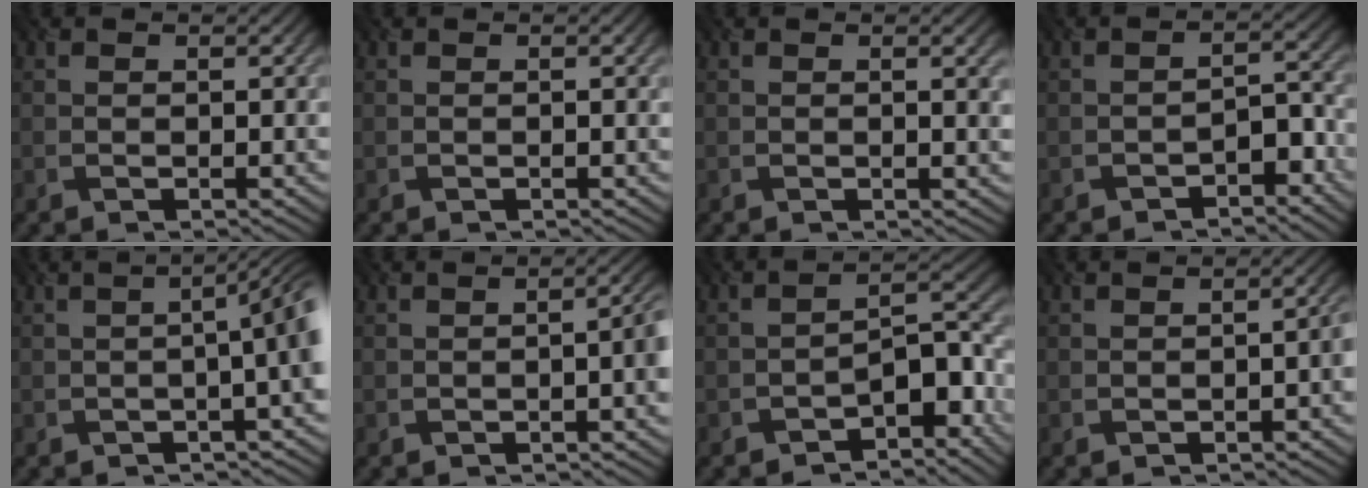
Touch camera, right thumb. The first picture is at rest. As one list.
[{"total": 0.7, "force": [0.0, 0.1, 0.7], "torque": [-0.010, 0.001, 0.000]}, {"total": 1.9, "force": [0.3, 0.3, 1.8], "torque": [-0.028, 0.001, 0.003]}, {"total": 3.1, "force": [-2.2, 1.4, 1.8], "torque": [-0.019, 0.013, -0.034]}, {"total": 6.5, "force": [-0.6, 1.8, 6.2], "torque": [-0.065, 0.006, -0.014]}, {"total": 3.7, "force": [-0.4, 1.1, 3.5], "torque": [-0.044, 0.006, -0.006]}, {"total": 6.8, "force": [-4.5, 2.6, 4.4], "torque": [-0.049, 0.010, -0.080]}, {"total": 1.9, "force": [-0.6, 0.6, 1.7], "torque": [-0.022, 0.003, -0.008]}]